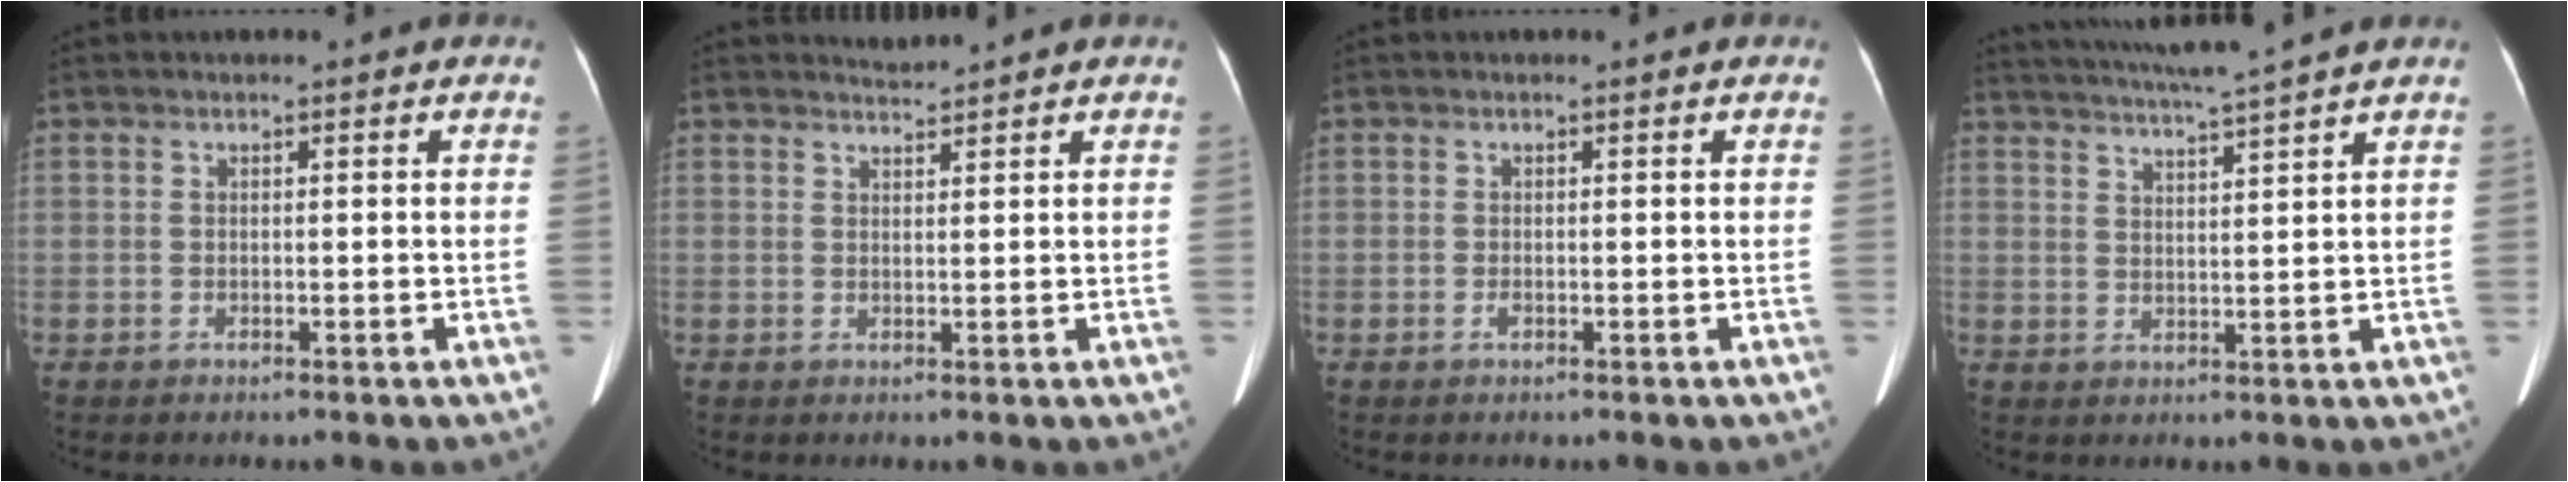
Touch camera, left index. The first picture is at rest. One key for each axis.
{"total": 1.5, "fx": 1.4, "fy": -0.4, "fz": -0.3, "tx": -0.003, "ty": 0.000, "tz": 0.030}
{"total": 0.7, "fx": -0.6, "fy": 0.1, "fz": 0.2, "tx": -0.006, "ty": -0.007, "tz": -0.007}
{"total": 9.5, "fx": 8.4, "fy": -2.1, "fz": 3.9, "tx": -0.069, "ty": 0.002, "tz": 0.127}